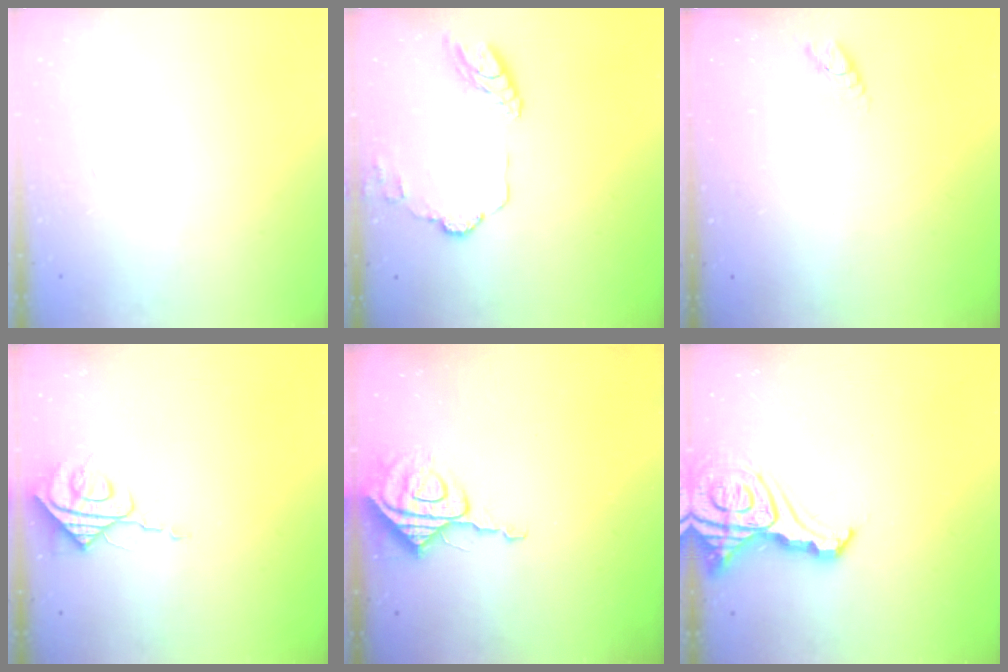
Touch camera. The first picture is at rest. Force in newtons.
{"total": 12.1, "press": 12.0, "slide": 1.5}
{"total": 2.8, "press": 2.8, "slide": 0.3}
{"total": 7.8, "press": 7.8, "slide": 0.8}
{"total": 8.4, "press": 8.4, "slide": 0.7}
{"total": 12.8, "press": 12.7, "slide": 1.2}